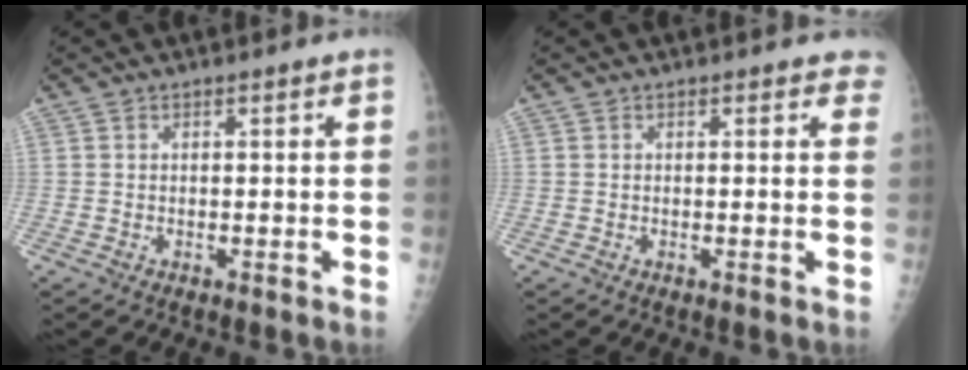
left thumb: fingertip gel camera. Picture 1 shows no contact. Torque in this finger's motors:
{"motor_torque": [2.58, 1.80, 0.17, -0.28, 0.02]}